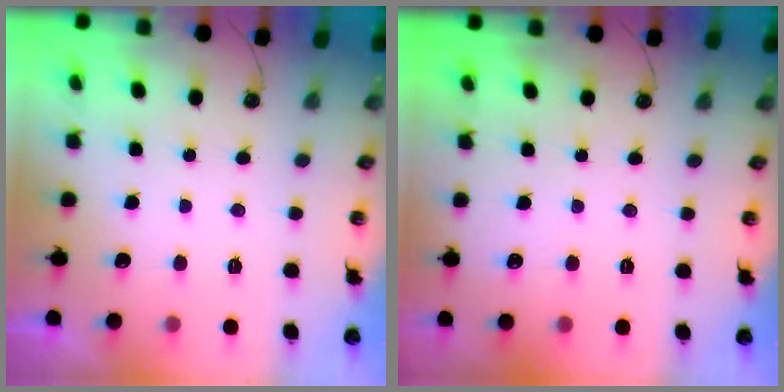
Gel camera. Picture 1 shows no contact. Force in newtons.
{"total": 0.0}